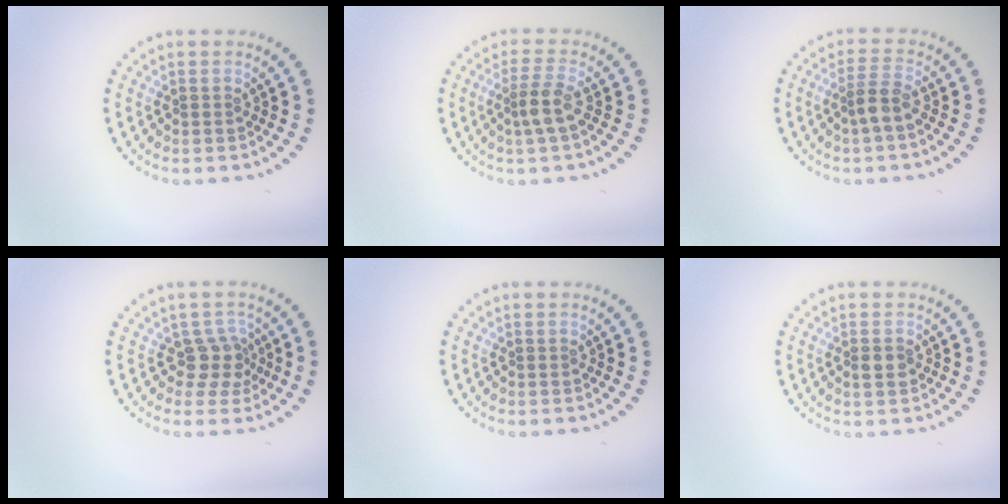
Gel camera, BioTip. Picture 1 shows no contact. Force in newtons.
{"total": 2.5, "press": 2.0, "slide": 1.6}
{"total": 2.4, "press": 1.9, "slide": 1.5}
{"total": 2.4, "press": 1.8, "slide": 1.6}
{"total": 0.0}
{"total": 1.5, "press": 1.4, "slide": 0.5}